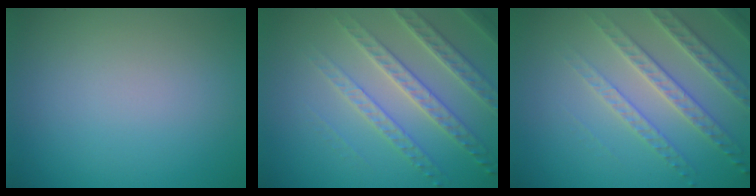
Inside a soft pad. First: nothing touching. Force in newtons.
{"total": 4.3, "press": 4.2, "slide": 1.1}
{"total": 4.1, "press": 3.9, "slide": 1.3}